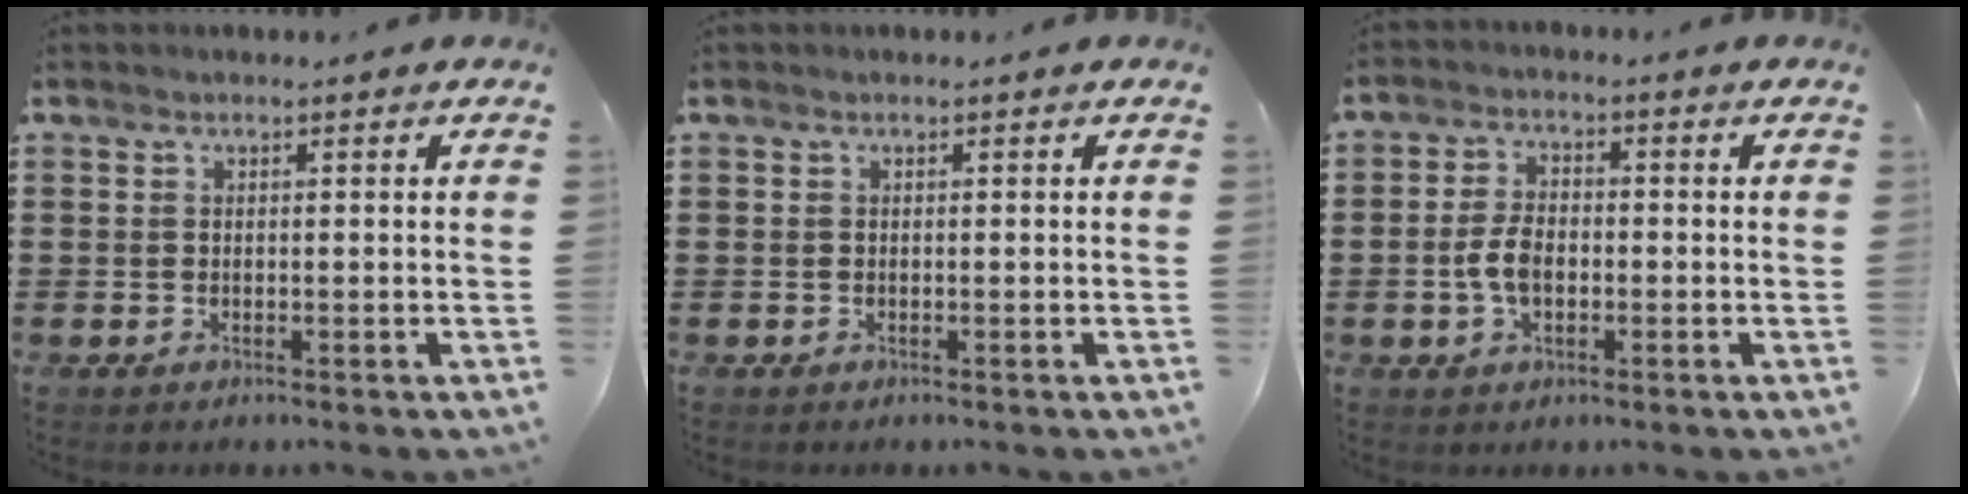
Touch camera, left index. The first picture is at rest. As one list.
[{"total": 0.0}, {"total": 4.7, "force": [-1.0, 2.6, 3.9], "torque": [-0.097, -0.003, -0.026]}]